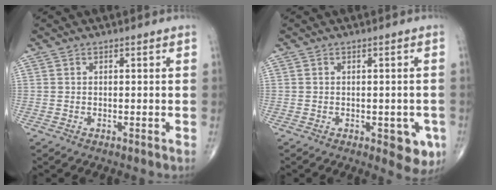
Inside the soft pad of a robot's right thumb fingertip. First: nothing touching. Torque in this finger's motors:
{"motor_torque": [0.83, 0.89, -0.03, -0.06, 0.07]}